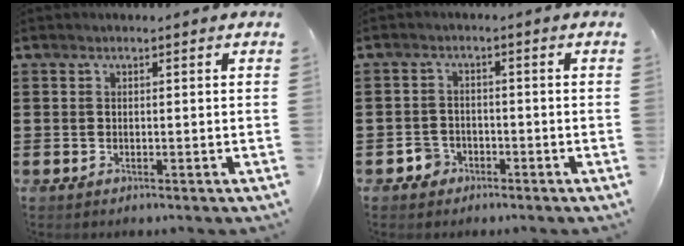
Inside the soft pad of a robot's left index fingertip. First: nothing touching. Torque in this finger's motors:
{"motor_torque": [0.00, 0.02, 0.00, 0.00]}